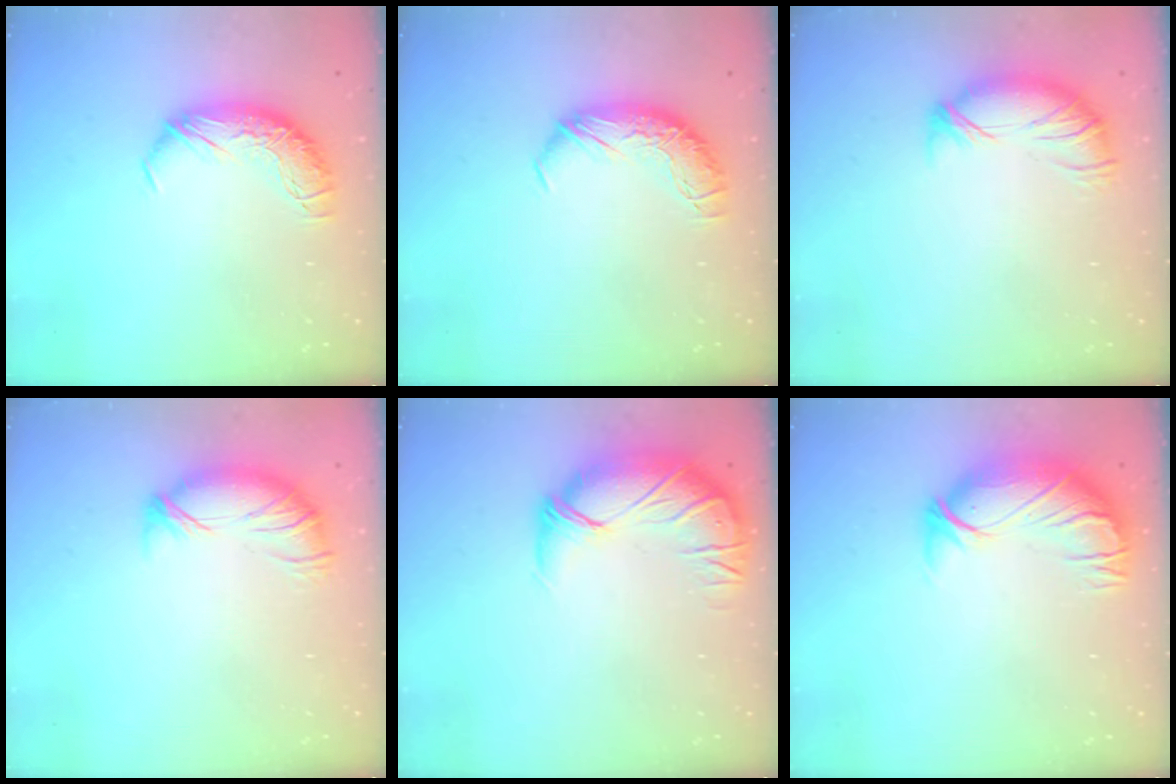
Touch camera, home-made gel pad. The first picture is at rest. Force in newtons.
{"total": 0.0}
{"total": 3.7, "press": 3.3, "slide": 1.7}
{"total": 3.7, "press": 3.3, "slide": 1.7}
{"total": 2.8, "press": 0.1, "slide": 2.8}
{"total": 2.9, "press": 0.4, "slide": 2.9}